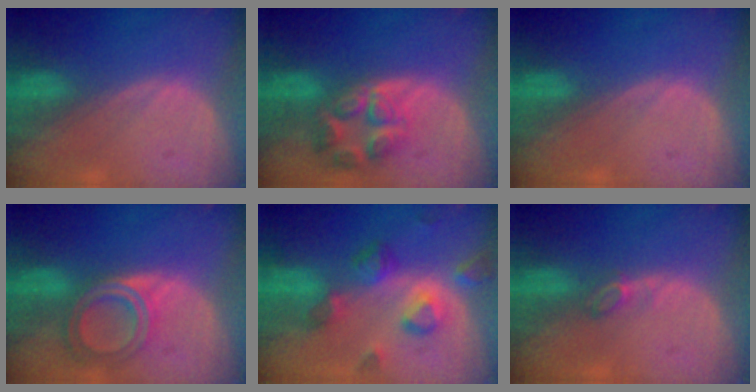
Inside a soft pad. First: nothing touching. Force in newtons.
{"total": 7.6, "press": 6.8, "slide": 3.5}
{"total": 0.0}
{"total": 6.4, "press": 5.7, "slide": 3.0}
{"total": 7.4, "press": 7.3, "slide": 1.2}
{"total": 2.0, "press": 1.9, "slide": 0.4}